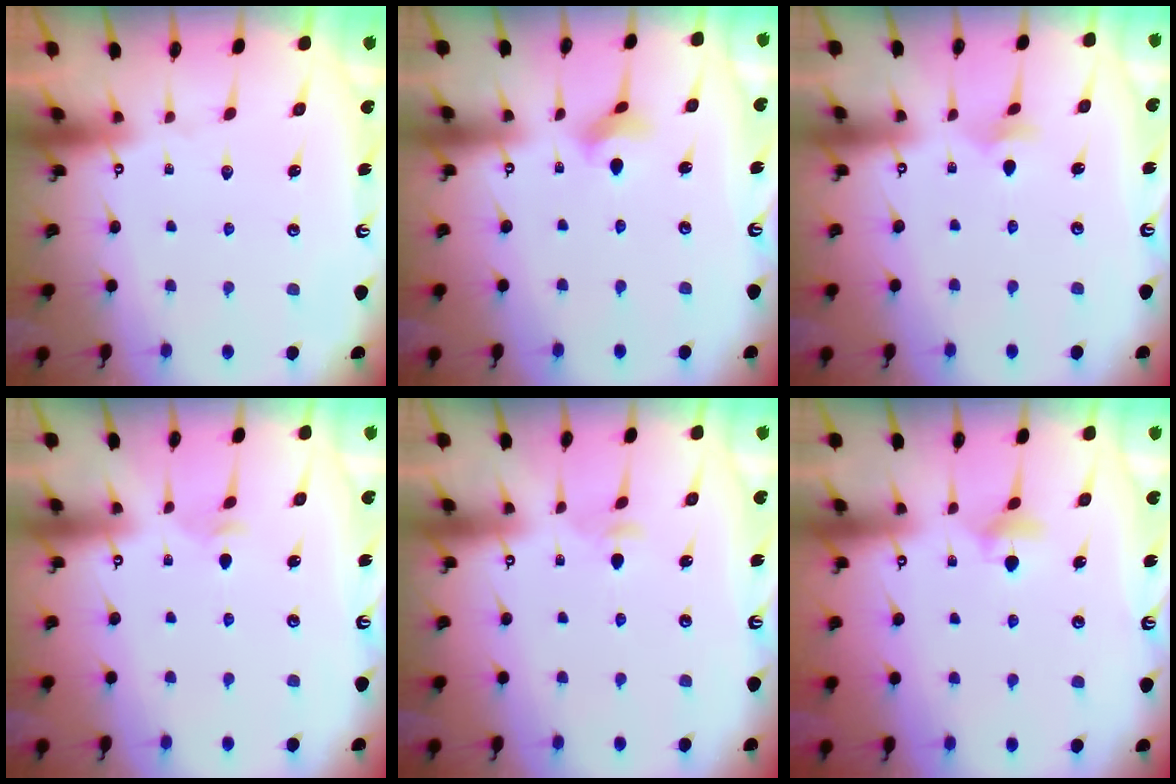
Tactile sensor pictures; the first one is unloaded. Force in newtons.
{"total": 3.1, "press": 3.0, "slide": 0.7}
{"total": 3.4, "press": 3.3, "slide": 0.8}
{"total": 3.4, "press": 3.3, "slide": 0.9}
{"total": 3.1, "press": 3.1, "slide": 0.6}
{"total": 4.3, "press": 4.2, "slide": 0.7}